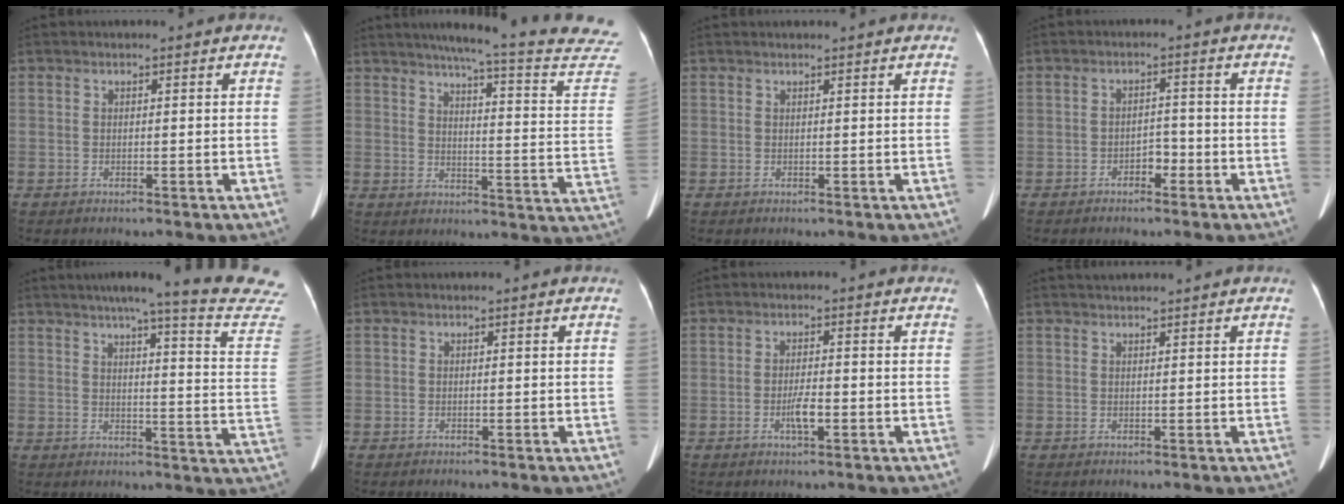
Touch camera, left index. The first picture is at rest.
{"total": 25.2, "force": [22.6, 0.4, 11.1], "torque": [-0.147, -0.083, 0.258]}
{"total": 1.9, "force": [1.8, -0.1, 0.5], "torque": [-0.007, 0.019, 0.026]}
{"total": 2.4, "force": [-1.5, 1.2, 1.4], "torque": [-0.018, 0.006, -0.025]}
{"total": 22.2, "force": [19.9, -0.4, 9.9], "torque": [-0.128, -0.078, 0.223]}
{"total": 0.0}
{"total": 2.8, "force": [-1.0, 0.5, 2.6], "torque": [-0.051, -0.001, -0.017]}
{"total": 2.0, "force": [1.9, -0.1, 0.6], "torque": [-0.005, 0.024, 0.036]}